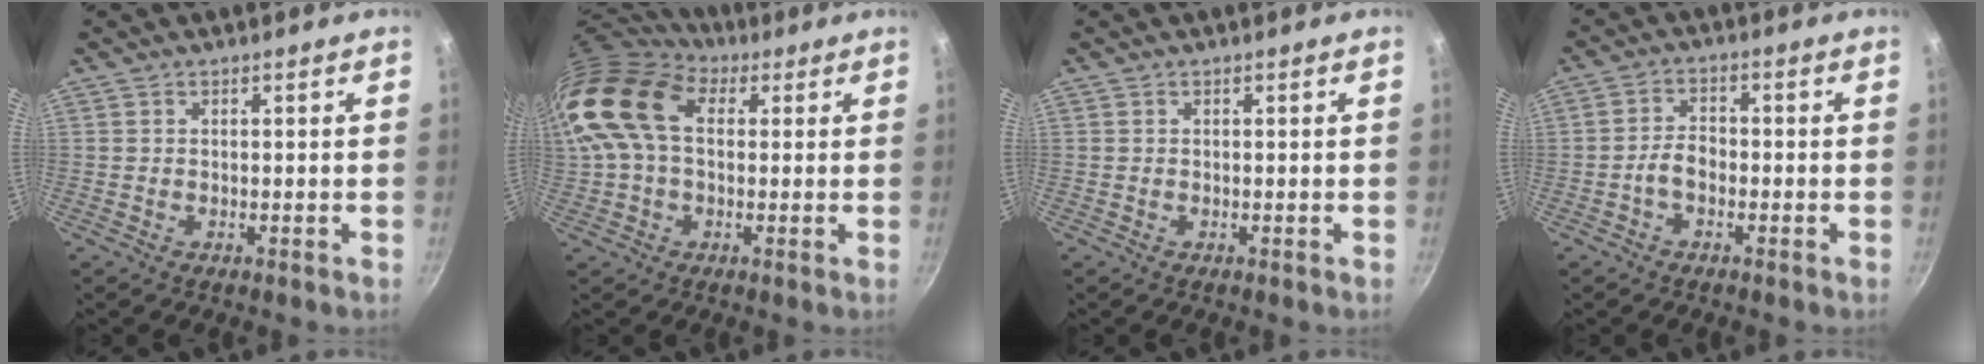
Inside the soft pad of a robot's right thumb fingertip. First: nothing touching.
{"total": 17.9, "force": [4.0, 11.6, 13.0], "torque": [-0.249, 0.024, 0.059]}
{"total": 0.0}
{"total": 4.0, "force": [-1.6, 2.5, 2.7], "torque": [-0.042, 0.025, -0.035]}